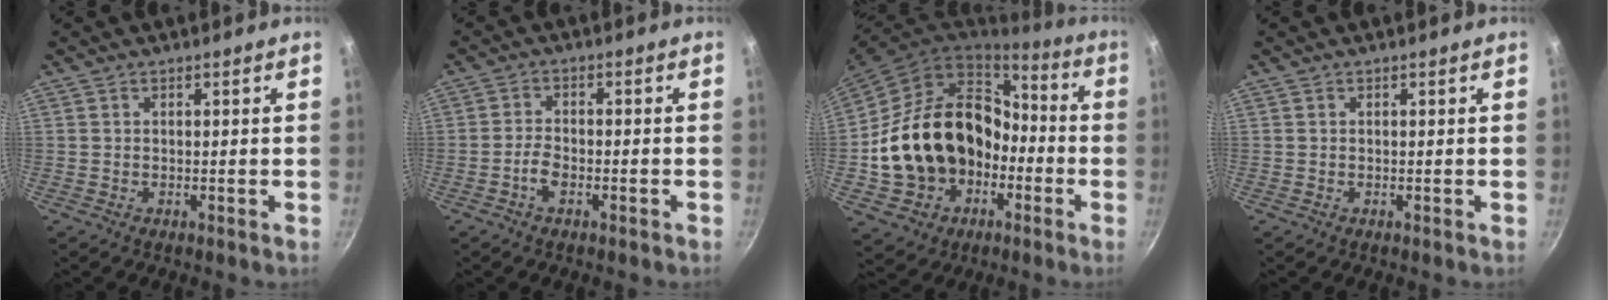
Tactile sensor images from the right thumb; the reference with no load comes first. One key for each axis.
{"total": 3.4, "fx": -1.7, "fy": 1.6, "fz": 2.4, "tx": -0.047, "ty": 0.016, "tz": -0.036}
{"total": 22.9, "fx": -4.0, "fy": 18.2, "fz": 13.3, "tx": -0.207, "ty": 0.064, "tz": -0.039}
{"total": 0.0}